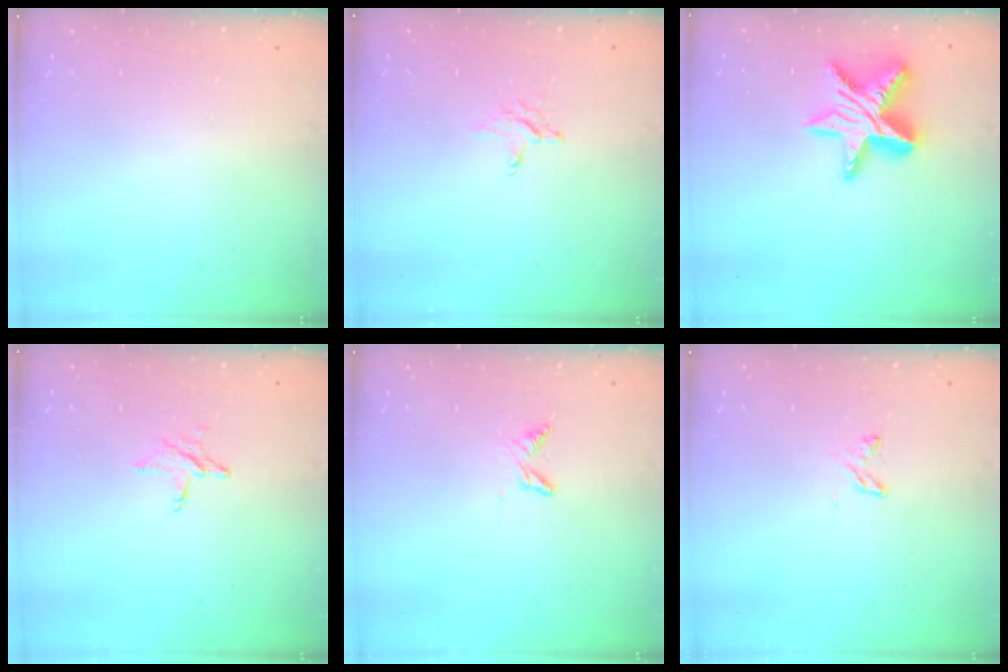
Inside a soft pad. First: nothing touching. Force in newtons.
{"total": 3.1, "press": 3.1, "slide": 0.3}
{"total": 15.0, "press": 14.9, "slide": 1.2}
{"total": 3.6, "press": 3.6, "slide": 0.5}
{"total": 5.3, "press": 5.2, "slide": 0.6}
{"total": 3.0, "press": 2.9, "slide": 0.4}